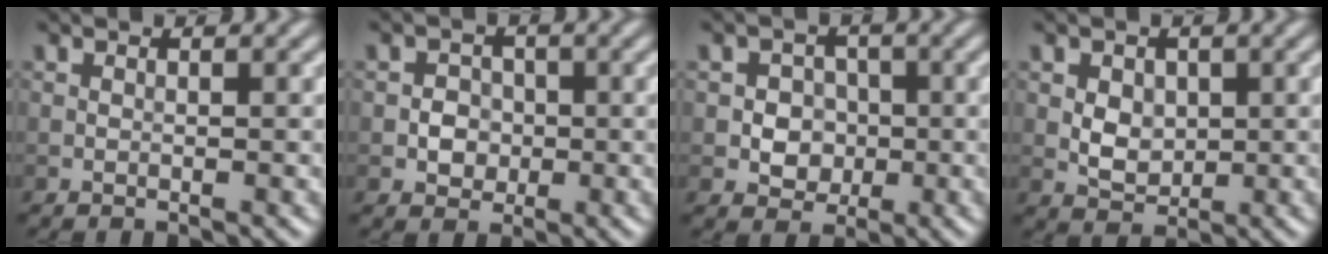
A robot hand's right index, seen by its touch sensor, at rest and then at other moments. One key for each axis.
{"total": 2.2, "fx": -0.4, "fy": 2.0, "fz": 0.9, "tx": -0.005, "ty": 0.000, "tz": -0.011}
{"total": 3.2, "fx": -0.5, "fy": 2.8, "fz": 1.5, "tx": -0.004, "ty": -0.001, "tz": -0.018}
{"total": 2.8, "fx": 0.3, "fy": 2.1, "fz": 1.8, "tx": -0.031, "ty": -0.001, "tz": 0.004}